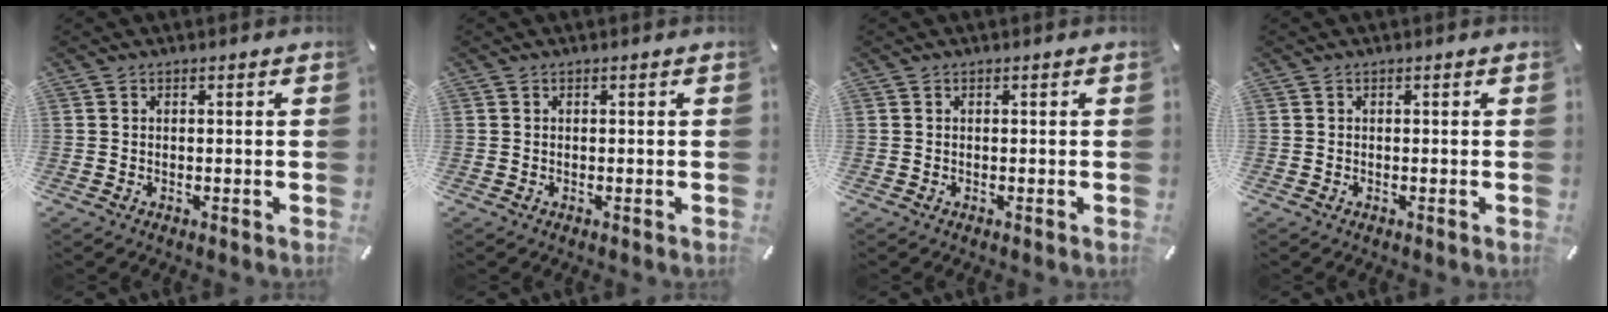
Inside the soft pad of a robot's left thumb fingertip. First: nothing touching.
{"total": 0.0}
{"total": 0.0}
{"total": 0.0}